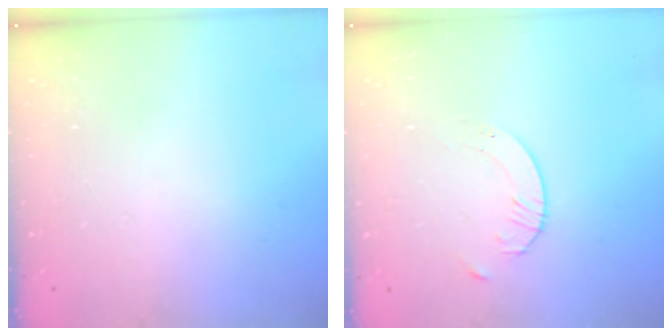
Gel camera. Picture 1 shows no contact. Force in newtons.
{"total": 1.7, "press": 1.7, "slide": 0.2}